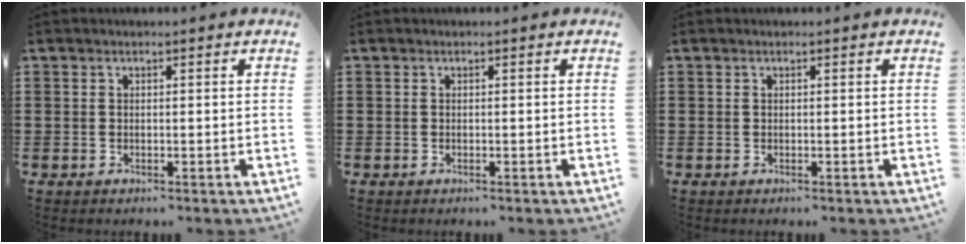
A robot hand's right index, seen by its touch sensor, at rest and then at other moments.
{"total": 0.0}
{"total": 0.0}